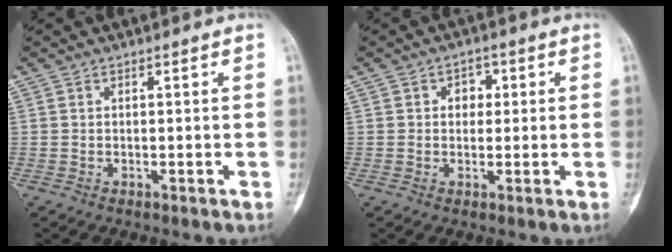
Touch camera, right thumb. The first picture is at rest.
{"total": 3.3, "force": [0.7, 2.6, 1.8], "torque": [0.001, 0.004, 0.004]}